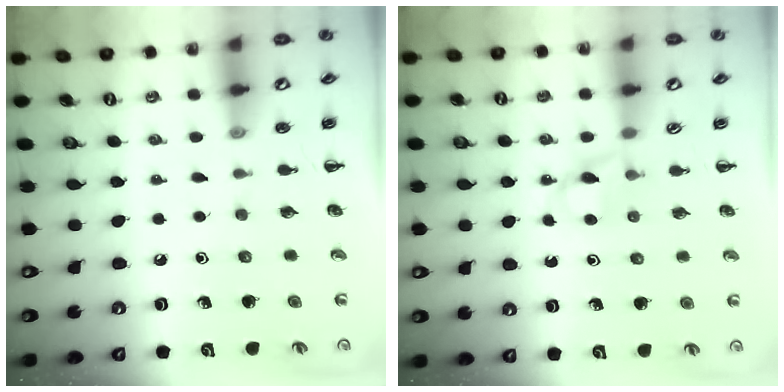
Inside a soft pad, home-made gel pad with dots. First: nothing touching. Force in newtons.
{"total": 3.5, "press": 3.3, "slide": 1.3}